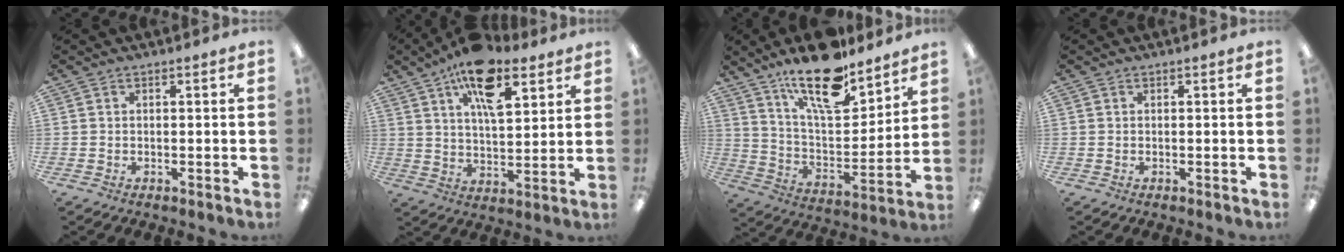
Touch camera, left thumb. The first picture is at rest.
{"total": 15.7, "force": [9.3, 7.1, 10.4], "torque": [-0.162, -0.034, 0.157]}
{"total": 19.2, "force": [14.3, 6.8, 10.8], "torque": [-0.189, -0.085, 0.246]}
{"total": 0.0}